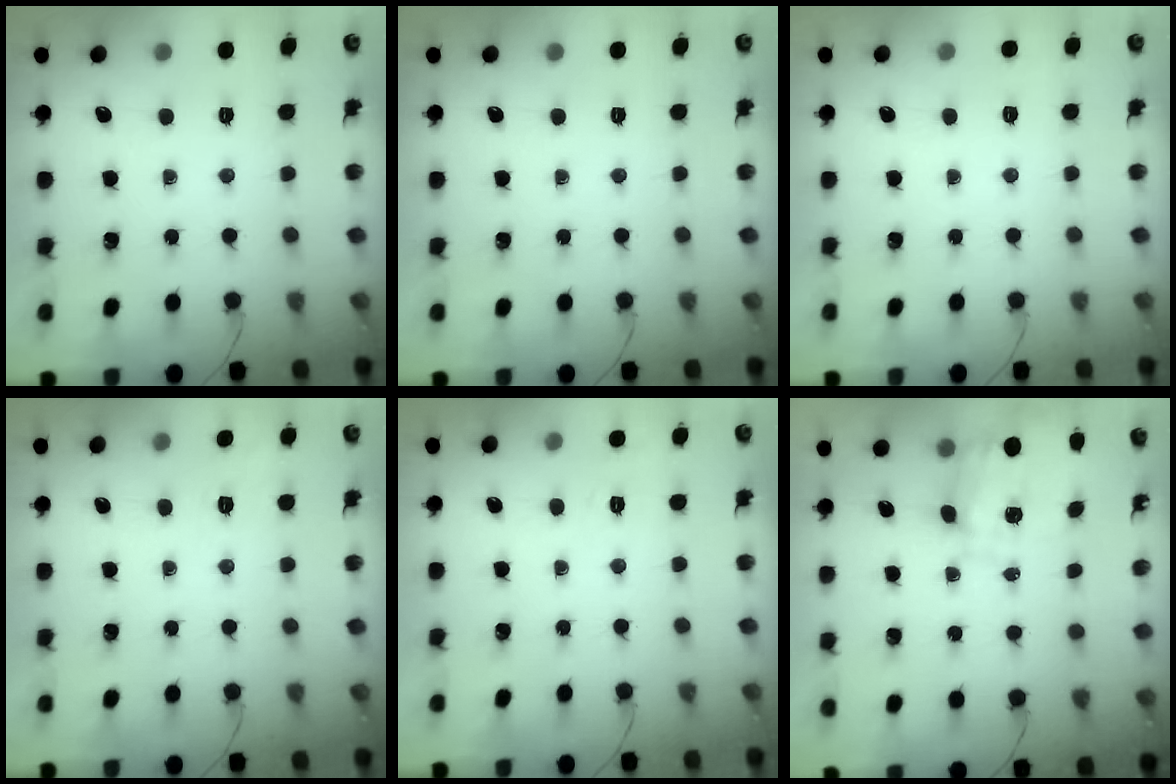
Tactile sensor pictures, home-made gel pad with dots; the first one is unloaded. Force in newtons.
{"total": 0.0}
{"total": 6.7, "press": 6.4, "slide": 1.8}
{"total": 2.4, "press": 1.2, "slide": 2.1}
{"total": 1.8, "press": 0.1, "slide": 1.8}
{"total": 3.7, "press": 3.4, "slide": 1.4}